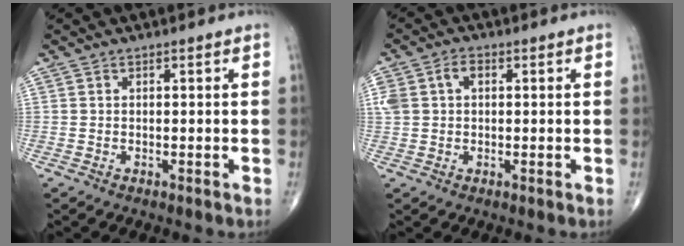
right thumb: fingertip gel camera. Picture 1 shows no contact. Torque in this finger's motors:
{"motor_torque": [0.49, 0.25, 0.76, 0.36, 0.04]}